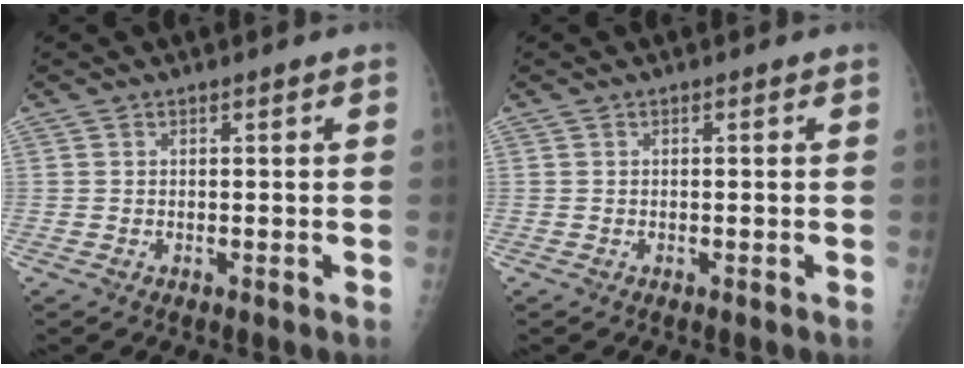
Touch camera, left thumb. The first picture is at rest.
{"total": 0.0}